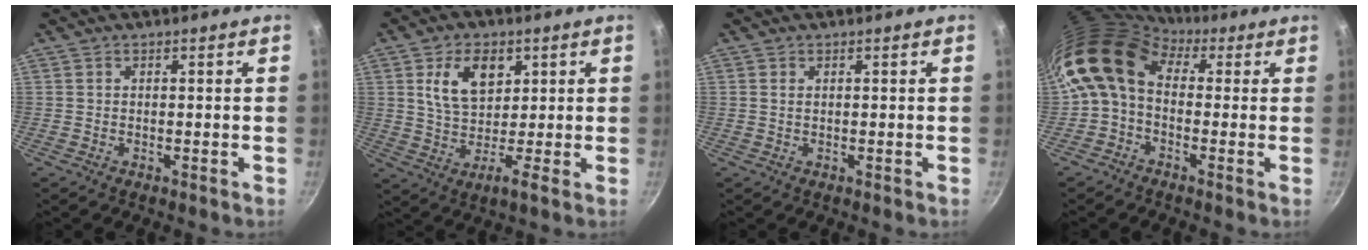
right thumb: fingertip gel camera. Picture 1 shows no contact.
{"total": 9.7, "force": [3.3, 6.0, 6.9], "torque": [-0.096, -0.010, 0.050]}
{"total": 0.9, "force": [0.2, 0.5, 0.6], "torque": [-0.013, 0.001, 0.003]}
{"total": 11.4, "force": [1.1, 8.1, 8.0], "torque": [-0.140, 0.028, -0.005]}